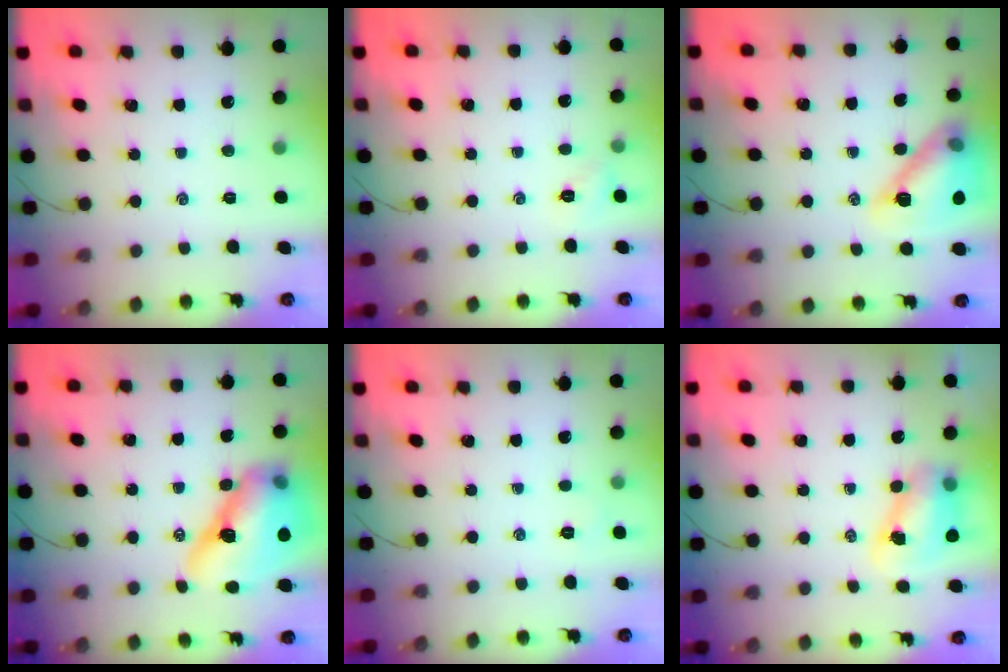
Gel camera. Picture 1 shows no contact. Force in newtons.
{"total": 2.6, "press": 2.6, "slide": 0.6}
{"total": 15.6, "press": 15.5, "slide": 1.4}
{"total": 16.8, "press": 16.0, "slide": 4.9}
{"total": 3.4, "press": 3.3, "slide": 1.1}
{"total": 7.8, "press": 7.7, "slide": 1.6}